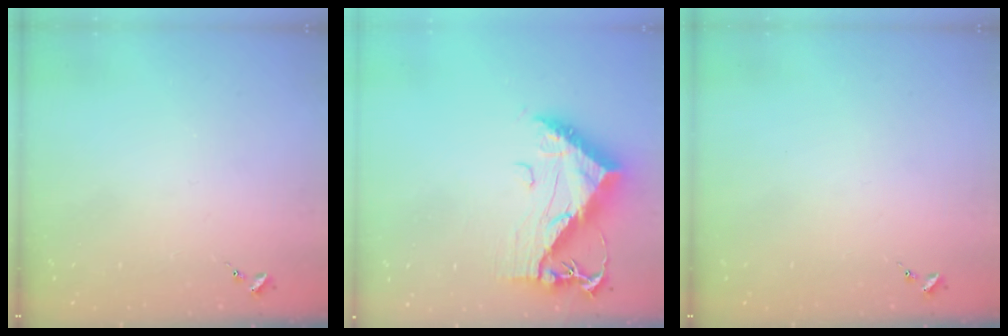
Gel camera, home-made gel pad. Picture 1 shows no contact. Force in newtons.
{"total": 14.0, "press": 14.0, "slide": 1.3}
{"total": 0.0}